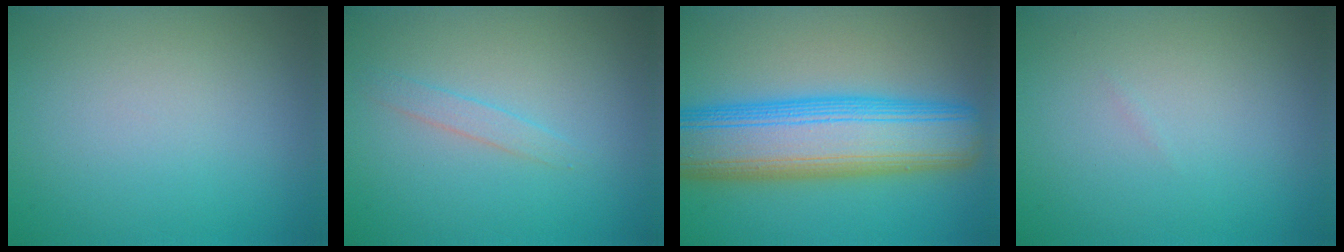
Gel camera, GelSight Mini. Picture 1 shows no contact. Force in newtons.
{"total": 1.2, "press": 1.2, "slide": 0.1}
{"total": 11.4, "press": 11.4, "slide": 0.2}
{"total": 0.0}